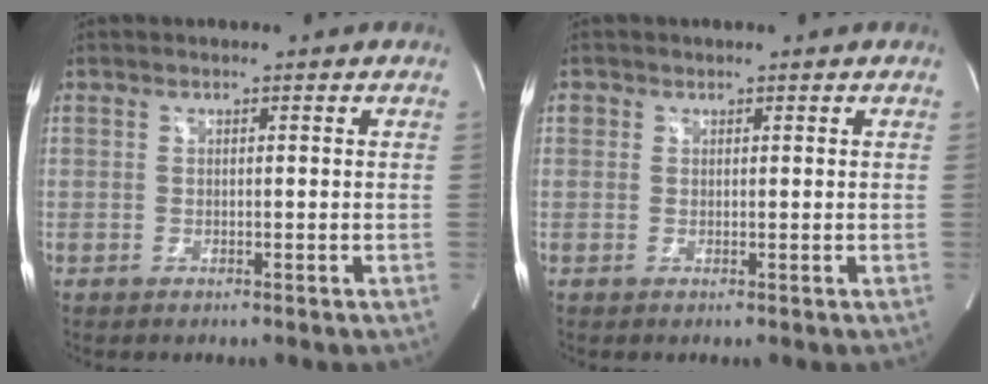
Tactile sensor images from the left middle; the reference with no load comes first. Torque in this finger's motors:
{"motor_torque": [0.02, -0.01, -0.02, 0.00]}